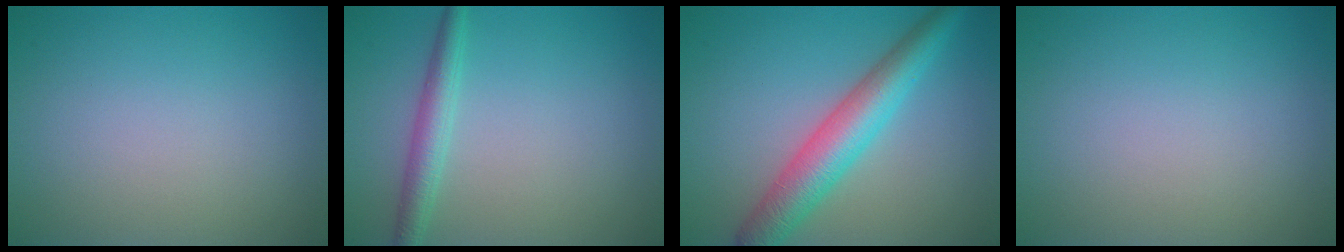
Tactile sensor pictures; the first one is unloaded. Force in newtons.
{"total": 2.4, "press": 2.4, "slide": 0.1}
{"total": 5.6, "press": 5.6, "slide": 0.1}
{"total": 0.0}